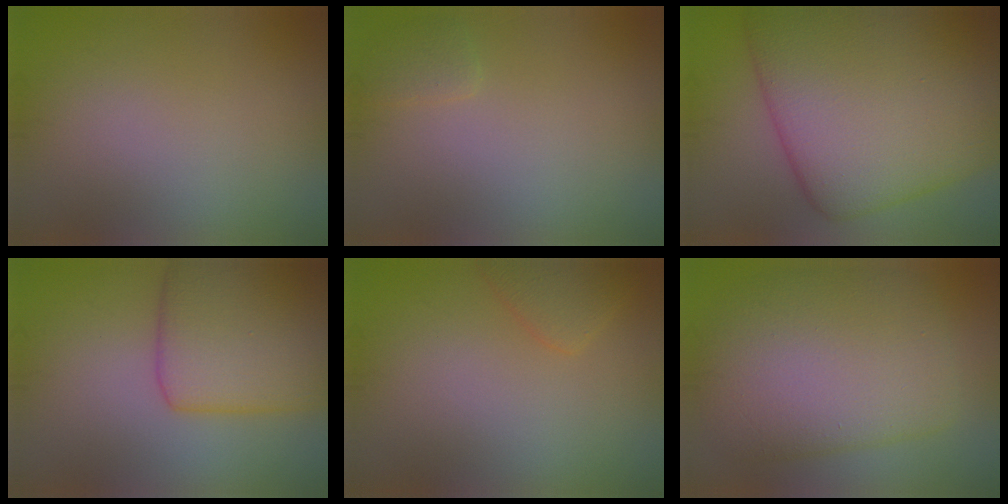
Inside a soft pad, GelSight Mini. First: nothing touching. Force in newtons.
{"total": 1.0, "press": 1.0, "slide": 0.1}
{"total": 14.7, "press": 14.7, "slide": 0.5}
{"total": 7.2, "press": 7.2, "slide": 0.1}
{"total": 2.0, "press": 1.9, "slide": 0.0}
{"total": 8.6, "press": 8.6, "slide": 0.3}